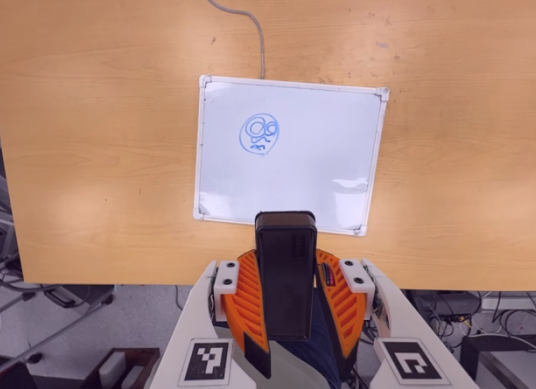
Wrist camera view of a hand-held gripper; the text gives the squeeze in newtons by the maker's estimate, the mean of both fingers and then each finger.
{"total": 9.3, "left": 7.6, "right": 10.9}